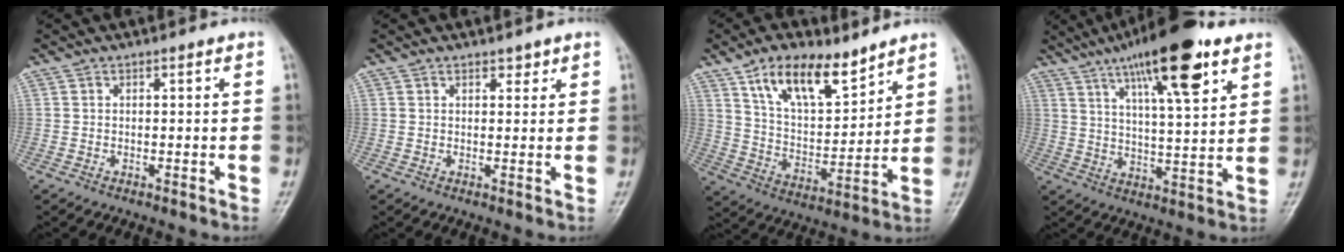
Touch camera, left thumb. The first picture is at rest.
{"total": 1.5, "force": [1.2, 0.8, 0.5], "torque": [0.004, -0.008, 0.015]}
{"total": 14.5, "force": [9.6, 6.4, 8.8], "torque": [-0.123, -0.053, 0.179]}
{"total": 18.1, "force": [10.3, 4.4, 14.2], "torque": [-0.209, -0.033, 0.166]}